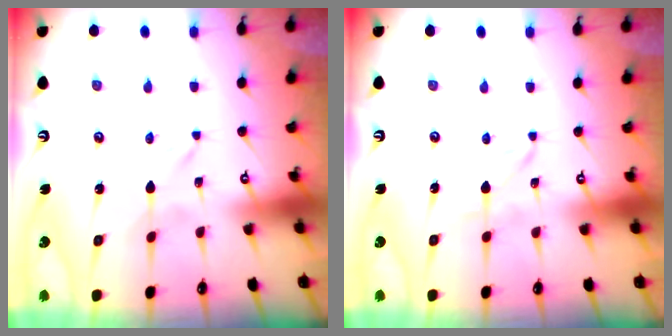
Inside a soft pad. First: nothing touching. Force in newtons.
{"total": 1.3, "press": 1.3, "slide": 0.1}